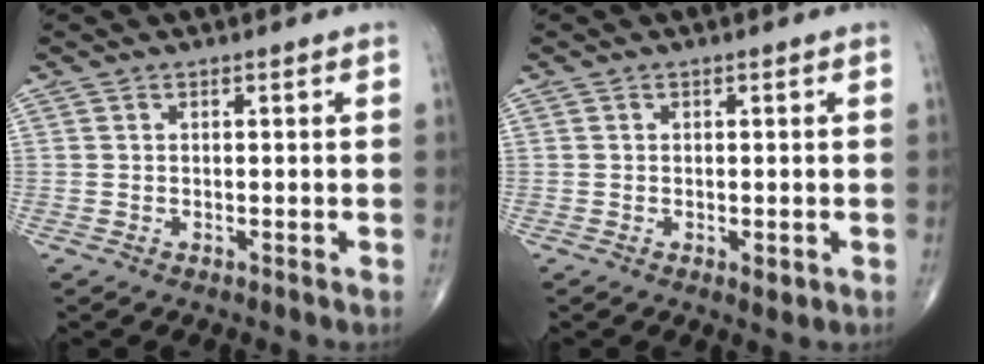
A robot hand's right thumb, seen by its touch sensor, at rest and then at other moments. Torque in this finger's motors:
{"motor_torque": [0.09, 0.22, -0.16, -0.13, 0.04]}